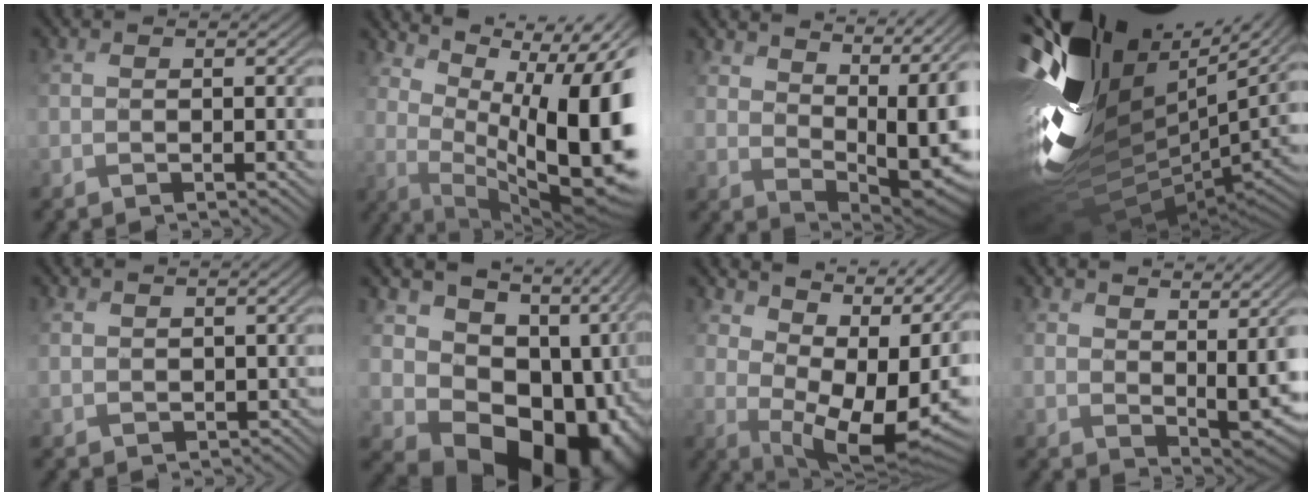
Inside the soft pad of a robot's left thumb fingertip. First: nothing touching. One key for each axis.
{"total": 14.2, "fx": 4.0, "fy": 5.6, "fz": 12.4, "tx": -0.174, "ty": 0.006, "tz": 0.087}
{"total": 8.9, "fx": 5.9, "fy": 3.3, "fz": 5.8, "tx": -0.100, "ty": 0.001, "tz": 0.101}
{"total": 15.4, "fx": 5.2, "fy": 9.5, "fz": 11.0, "tx": -0.253, "ty": -0.017, "tz": 0.140}
{"total": 2.4, "fx": 0.9, "fy": -0.4, "fz": -2.2, "tx": 0.024, "ty": -0.001, "tz": 0.028}
{"total": 16.2, "fx": 0.2, "fy": 13.0, "fz": 9.7, "tx": -0.137, "ty": -0.069, "tz": 0.081}
{"total": 11.0, "fx": 4.7, "fy": 5.6, "fz": 8.3, "tx": -0.144, "ty": 0.007, "tz": 0.106}
{"total": 5.2, "fx": 4.0, "fy": 1.6, "fz": 3.0, "tx": -0.069, "ty": -0.009, "tz": 0.086}